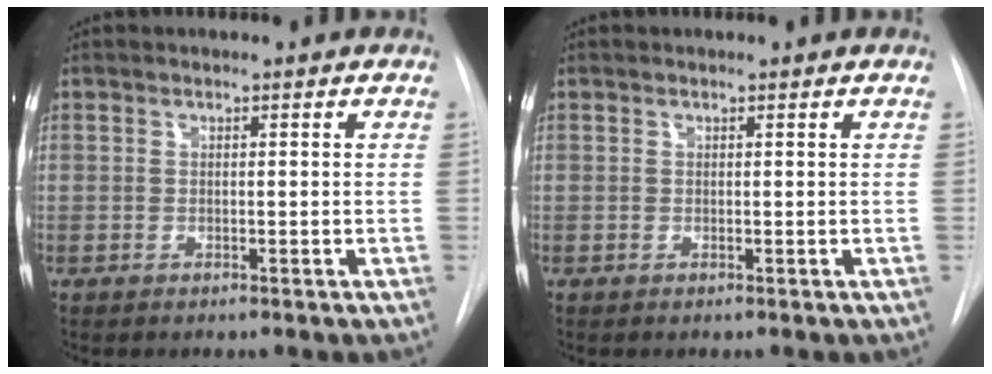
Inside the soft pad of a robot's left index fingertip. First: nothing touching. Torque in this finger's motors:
{"motor_torque": [0.24, -0.09, 0.03, 0.01]}